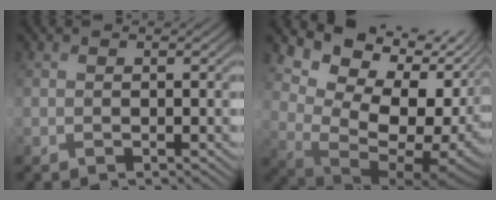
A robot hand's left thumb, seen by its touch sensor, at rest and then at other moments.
{"total": 12.7, "force": [4.4, 8.6, 8.1], "torque": [-0.175, 0.014, 0.093]}